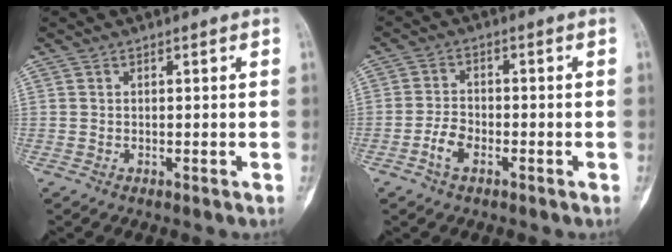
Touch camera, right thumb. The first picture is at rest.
{"total": 4.1, "force": [-2.0, 2.3, 2.7], "torque": [-0.050, 0.015, -0.042]}